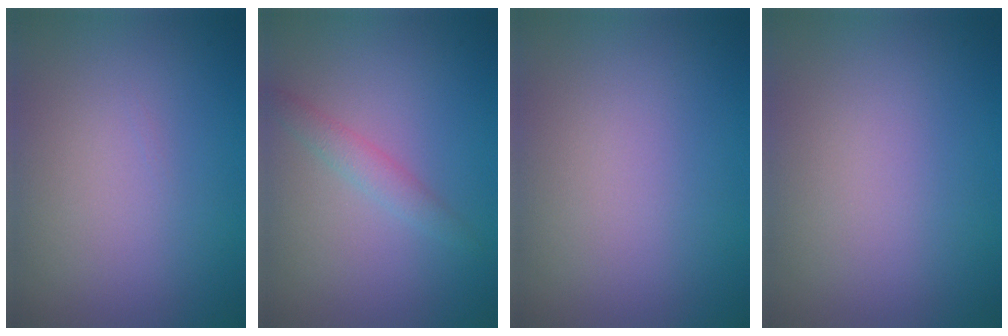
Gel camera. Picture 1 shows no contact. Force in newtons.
{"total": 1.5, "press": 1.5, "slide": 0.0}
{"total": 0.0}
{"total": 0.0}